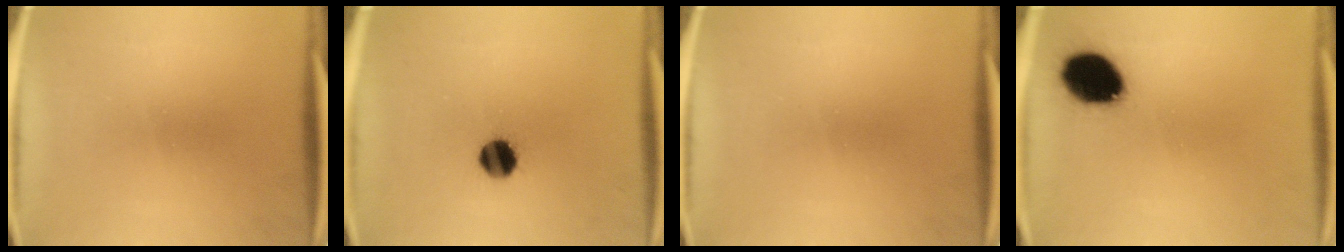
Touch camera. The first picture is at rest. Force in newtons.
{"total": 6.9}
{"total": 0.0}
{"total": 13.2}